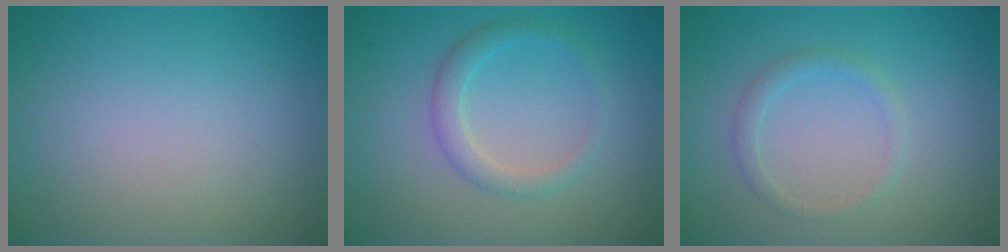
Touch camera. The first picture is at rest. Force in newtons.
{"total": 2.1, "press": 2.1, "slide": 0.0}
{"total": 1.4, "press": 1.4, "slide": 0.2}